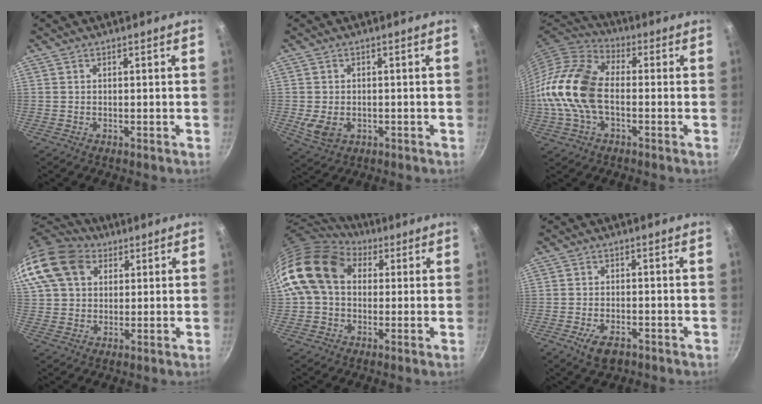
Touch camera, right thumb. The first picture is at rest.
{"total": 5.5, "force": [-1.1, 4.1, 3.6], "torque": [-0.065, -0.003, -0.011]}
{"total": 15.8, "force": [-1.8, 9.8, 12.4], "torque": [-0.228, 0.032, -0.052]}
{"total": 17.7, "force": [6.8, 13.3, 9.5], "torque": [-0.194, 0.025, 0.116]}
{"total": 15.4, "force": [4.1, 11.6, 9.2], "torque": [-0.147, 0.020, 0.058]}
{"total": 5.1, "force": [-2.6, 2.7, 3.5], "torque": [-0.062, 0.009, -0.044]}